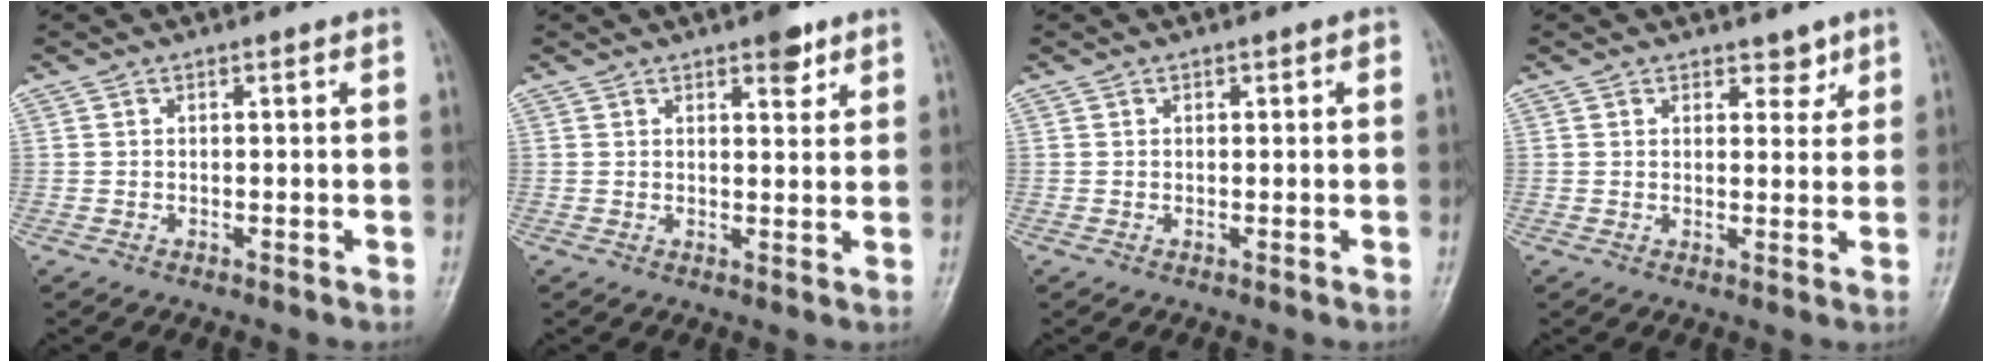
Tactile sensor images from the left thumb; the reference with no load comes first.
{"total": 4.2, "force": [2.7, 1.8, 2.7], "torque": [-0.020, -0.013, 0.035]}
{"total": 0.8, "force": [0.3, 0.6, 0.5], "torque": [0.004, 0.001, 0.003]}
{"total": 3.1, "force": [2.2, 1.9, 1.0], "torque": [0.010, -0.013, 0.031]}